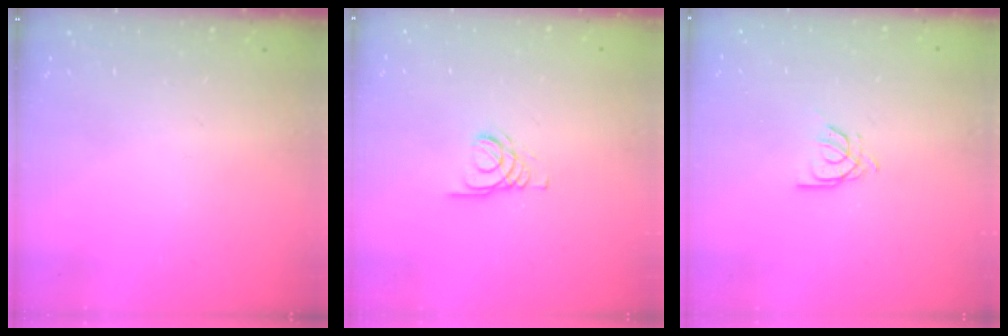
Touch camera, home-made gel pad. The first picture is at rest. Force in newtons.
{"total": 2.1, "press": 2.1, "slide": 0.2}
{"total": 4.0, "press": 4.0, "slide": 0.1}